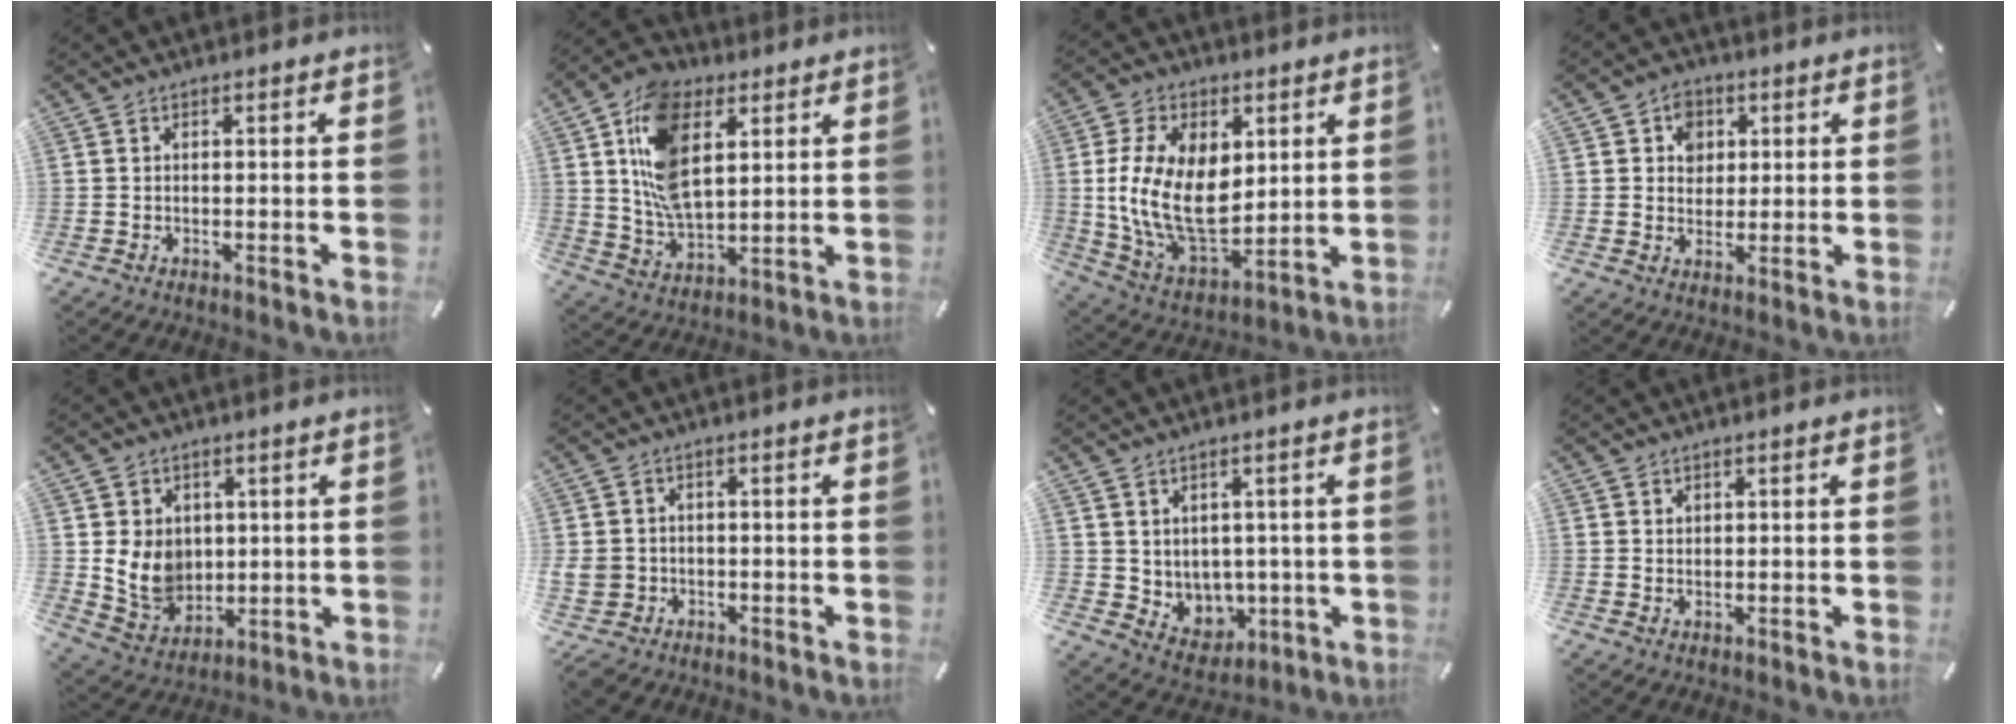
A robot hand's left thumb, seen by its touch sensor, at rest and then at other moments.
{"total": 15.8, "force": [5.6, 9.9, 10.9], "torque": [-0.235, -0.008, 0.102]}
{"total": 18.2, "force": [2.3, 12.3, 13.3], "torque": [-0.268, -0.010, 0.045]}
{"total": 6.2, "force": [1.7, 5.6, 1.9], "torque": [-0.022, 0.004, 0.026]}
{"total": 9.3, "force": [1.9, 8.3, 3.8], "torque": [-0.085, -0.016, 0.037]}
{"total": 5.0, "force": [-1.0, 4.7, 1.4], "torque": [-0.049, 0.006, -0.020]}
{"total": 6.4, "force": [3.5, 5.4, 0.1], "torque": [-0.013, -0.036, 0.075]}
{"total": 1.1, "force": [0.8, 0.7, 0.1], "torque": [0.006, -0.004, 0.014]}